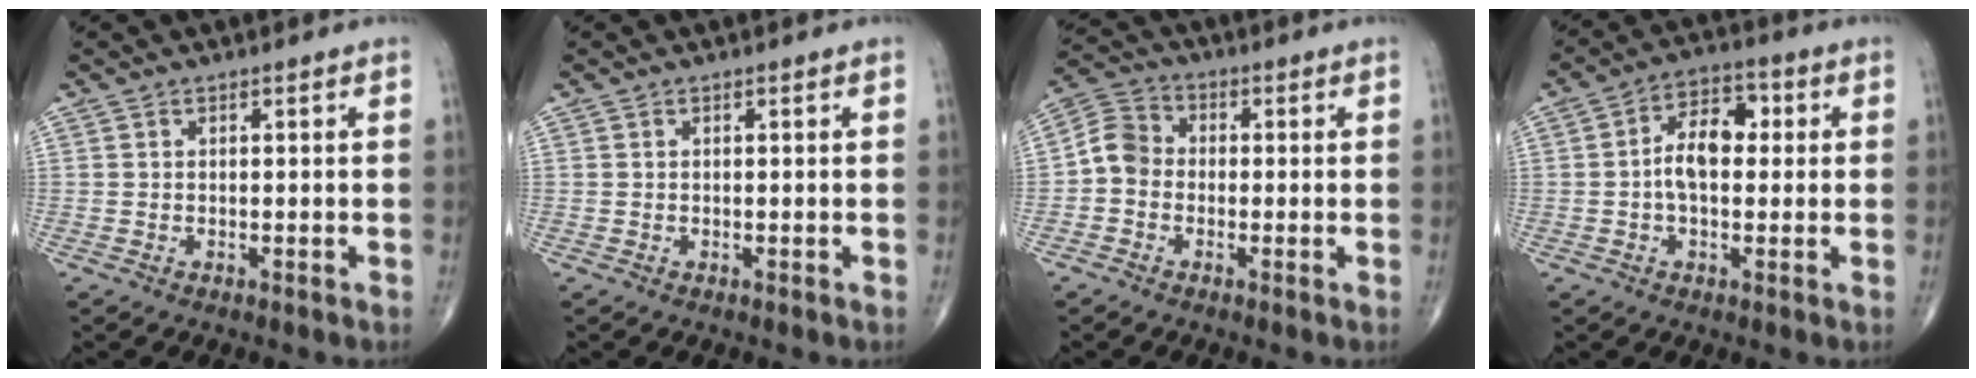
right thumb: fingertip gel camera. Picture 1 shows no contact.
{"total": 0.0}
{"total": 5.9, "force": [-1.1, 5.0, 3.0], "torque": [-0.040, 0.021, -0.038]}
{"total": 8.6, "force": [0.4, 5.1, 6.9], "torque": [-0.108, 0.026, -0.003]}